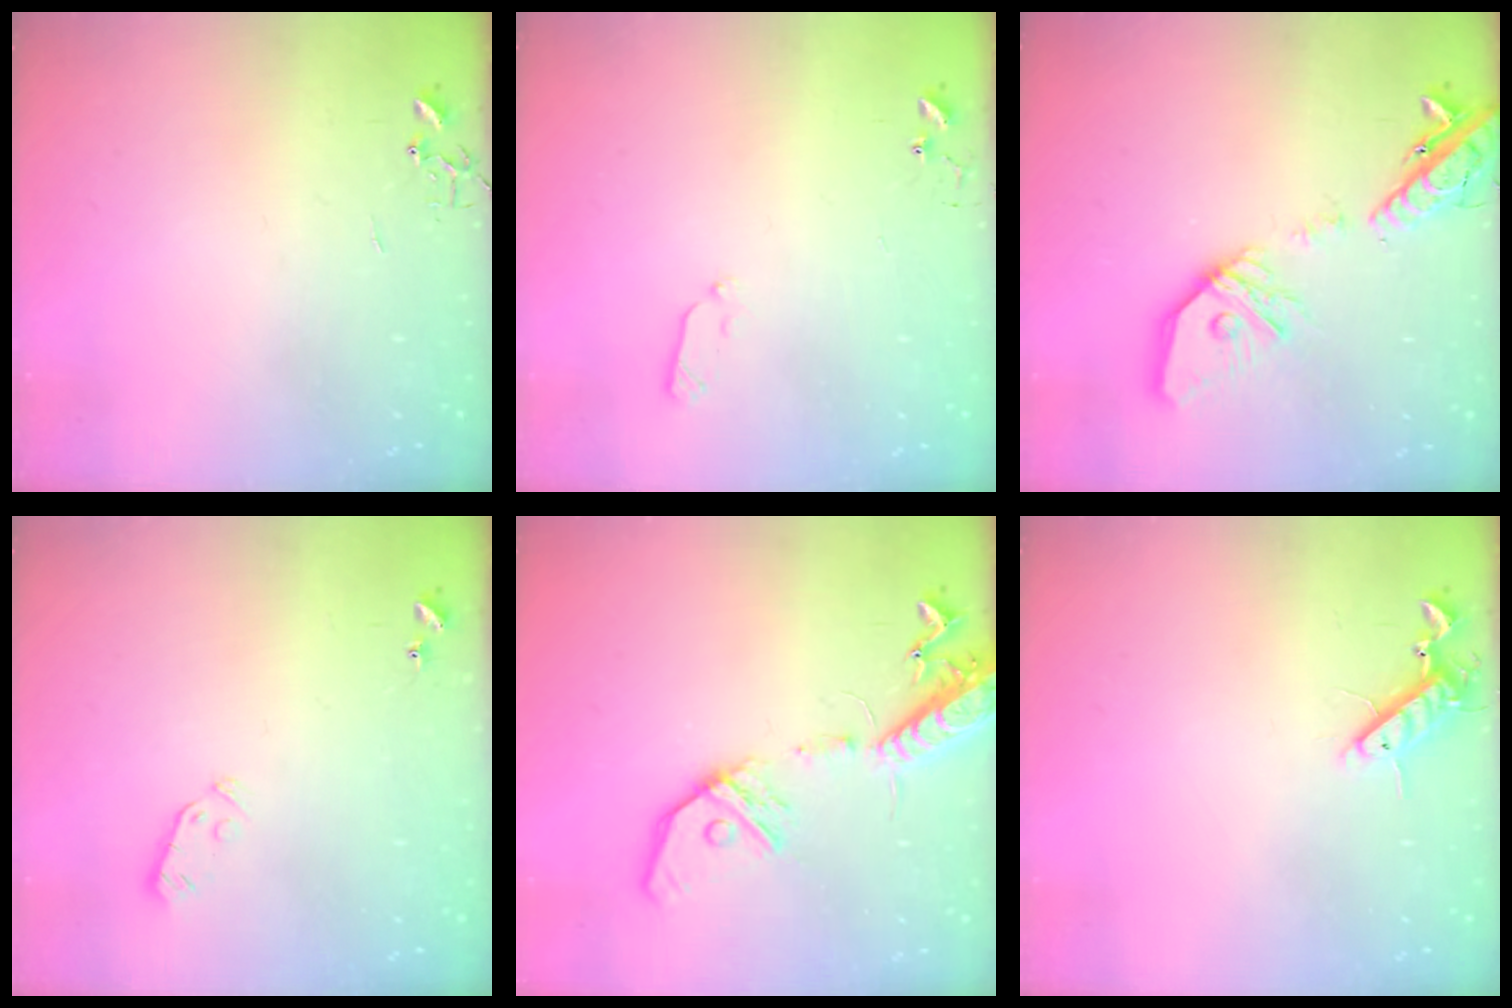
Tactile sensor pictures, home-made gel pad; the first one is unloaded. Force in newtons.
{"total": 5.6, "press": 5.6, "slide": 0.8}
{"total": 21.4, "press": 21.2, "slide": 3.5}
{"total": 3.8, "press": 3.7, "slide": 0.9}
{"total": 17.0, "press": 16.7, "slide": 3.3}
{"total": 10.0, "press": 9.8, "slide": 1.5}